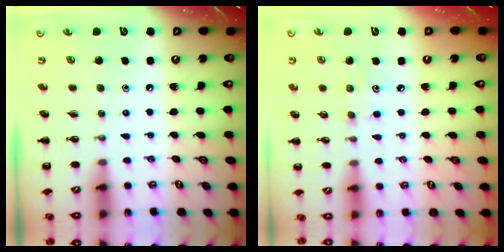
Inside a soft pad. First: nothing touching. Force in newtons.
{"total": 3.8, "press": 3.7, "slide": 0.9}